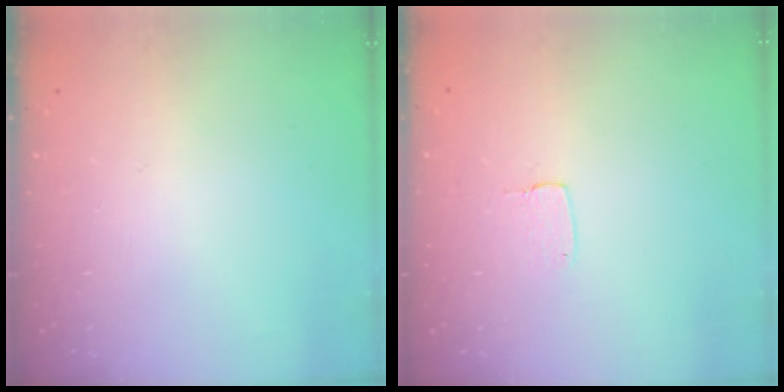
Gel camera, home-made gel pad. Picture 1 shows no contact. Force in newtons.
{"total": 3.2, "press": 3.2, "slide": 0.2}